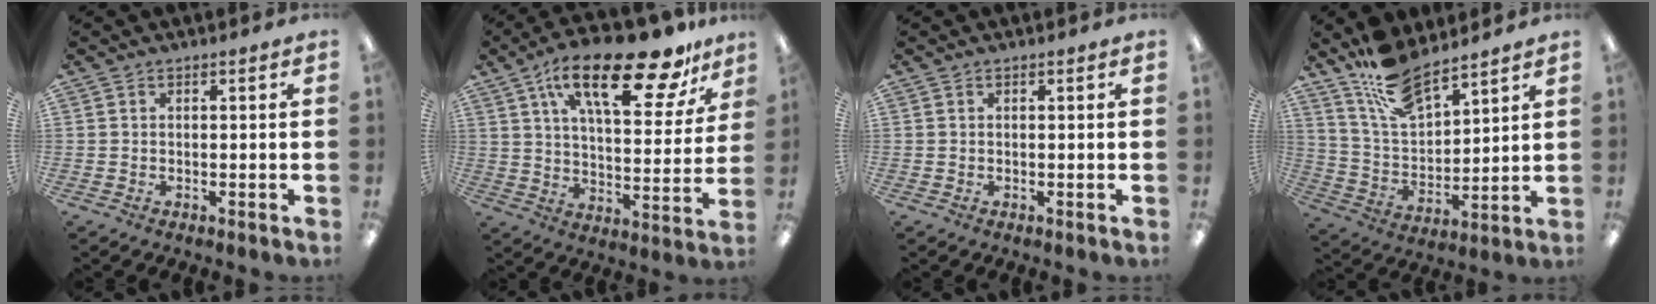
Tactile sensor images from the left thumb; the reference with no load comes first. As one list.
[{"total": 23.1, "force": [14.8, 8.0, 15.9], "torque": [-0.245, -0.079, 0.238]}, {"total": 0.0}, {"total": 13.5, "force": [10.8, 5.2, 6.1], "torque": [-0.132, -0.057, 0.202]}]